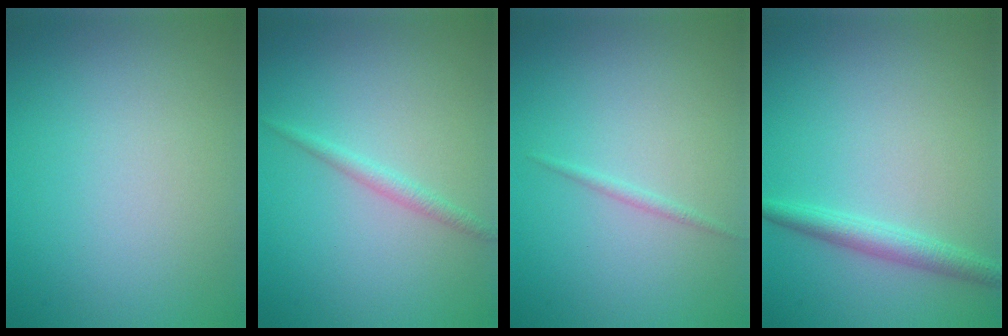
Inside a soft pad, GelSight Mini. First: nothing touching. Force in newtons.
{"total": 1.3, "press": 1.3, "slide": 0.0}
{"total": 0.7, "press": 0.7, "slide": 0.1}
{"total": 2.3, "press": 2.3, "slide": 0.1}